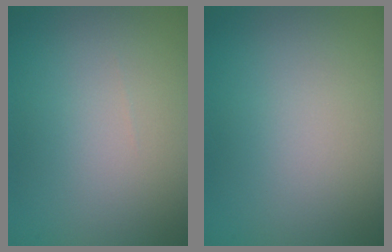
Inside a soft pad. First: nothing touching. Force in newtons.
{"total": 0.0}